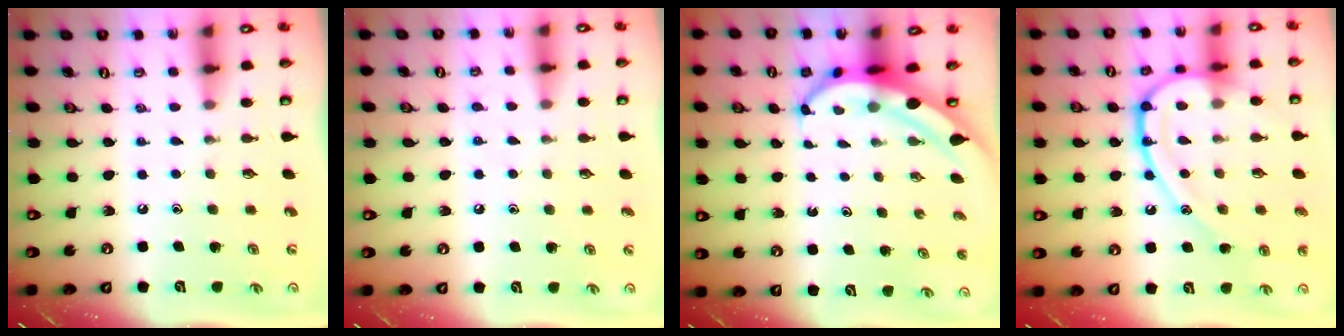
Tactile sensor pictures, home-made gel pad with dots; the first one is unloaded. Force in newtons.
{"total": 4.6, "press": 4.5, "slide": 0.6}
{"total": 5.3, "press": 5.1, "slide": 1.1}
{"total": 18.1, "press": 18.0, "slide": 1.7}